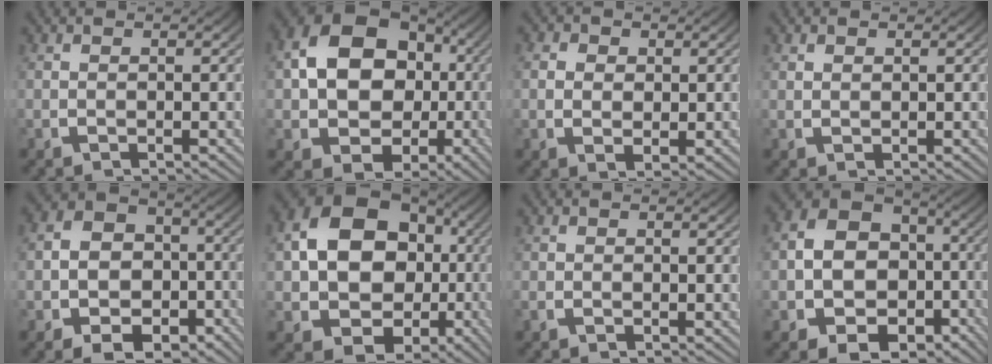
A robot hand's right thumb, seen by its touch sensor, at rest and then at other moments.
{"total": 11.9, "force": [-0.1, 9.0, 7.7], "torque": [-0.170, -0.050, 0.020]}
{"total": 2.4, "force": [0.3, 1.9, 1.4], "torque": [-0.027, -0.014, 0.013]}
{"total": 0.6, "force": [0.5, 0.3, 0.1], "torque": [0.004, 0.000, 0.013]}
{"total": 11.2, "force": [-3.7, 8.9, 5.8], "torque": [-0.107, -0.035, -0.053]}
{"total": 13.1, "force": [-1.7, 10.0, 8.3], "torque": [-0.184, -0.069, 0.000]}
{"total": 0.7, "force": [-0.3, 0.5, 0.2], "torque": [-0.008, -0.004, -0.007]}
{"total": 14.7, "force": [-4.6, 11.6, 7.9], "torque": [-0.169, -0.060, -0.055]}